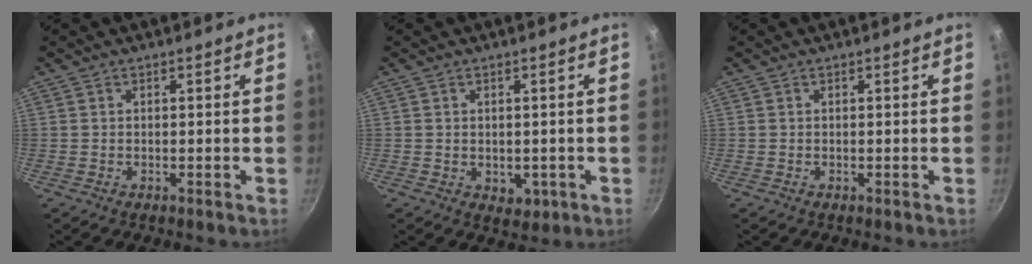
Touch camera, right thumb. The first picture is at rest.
{"total": 3.2, "force": [-0.5, 2.4, 2.1], "torque": [-0.023, -0.005, -0.001]}
{"total": 0.0}